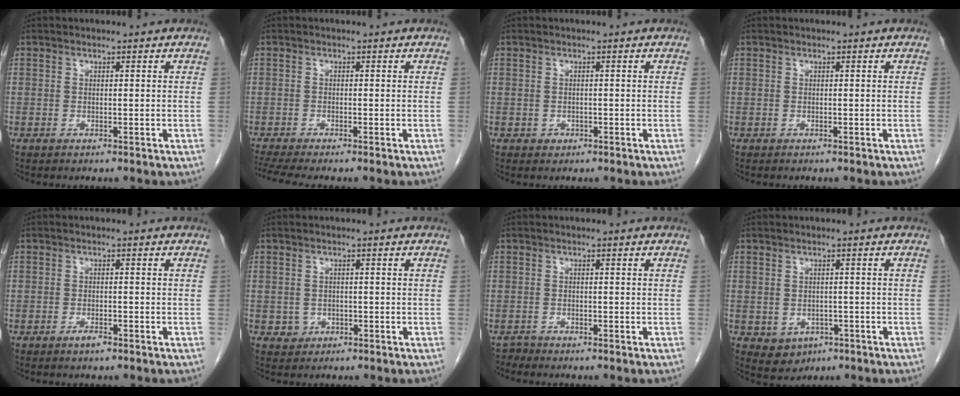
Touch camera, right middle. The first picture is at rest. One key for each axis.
{"total": 4.3, "fx": -3.7, "fy": -0.4, "fz": 2.2, "tx": -0.039, "ty": -0.010, "tz": -0.066}
{"total": 0.8, "fx": -0.3, "fy": 0.7, "fz": 0.2, "tx": -0.003, "ty": 0.003, "tz": -0.002}
{"total": 0.0}
{"total": 1.3, "fx": -0.9, "fy": 0.4, "fz": 0.9, "tx": -0.016, "ty": 0.000, "tz": -0.013}
{"total": 1.7, "fx": -0.5, "fy": 1.6, "fz": 0.3, "tx": -0.002, "ty": 0.006, "tz": -0.002}
{"total": 0.8, "fx": -0.7, "fy": 0.0, "fz": -0.4, "tx": 0.005, "ty": -0.004, "tz": -0.011}
{"total": 3.8, "fx": -1.3, "fy": 3.2, "fz": 1.6, "tx": -0.020, "ty": 0.002, "tz": -0.005}